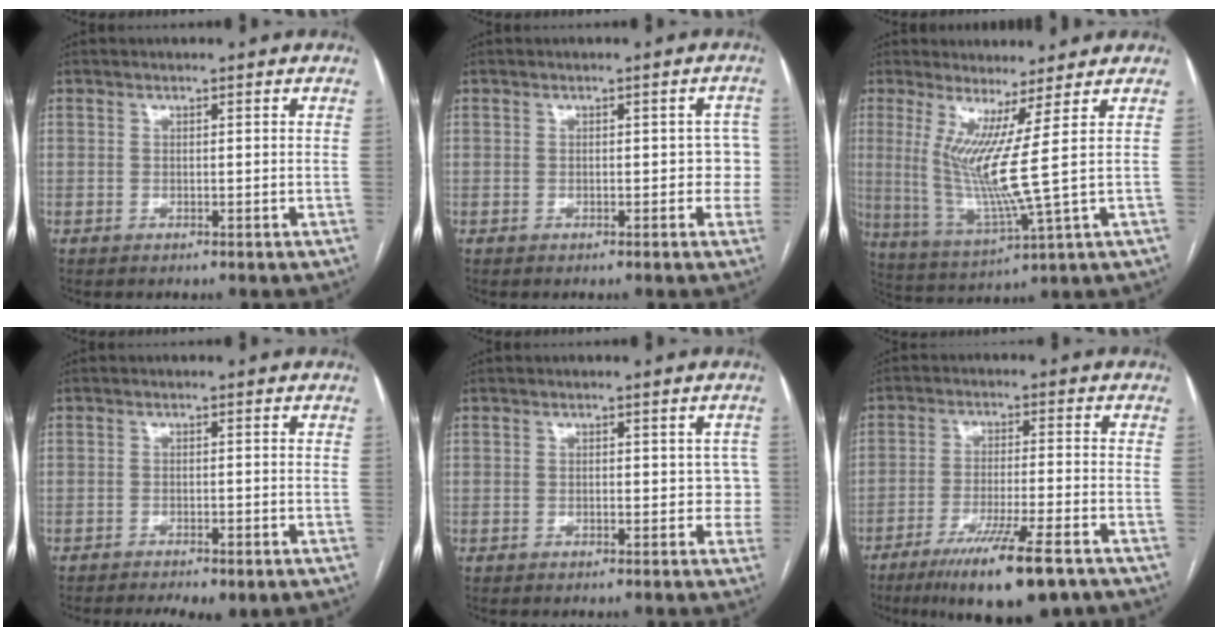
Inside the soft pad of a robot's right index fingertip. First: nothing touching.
{"total": 3.1, "force": [-0.1, 1.9, 2.4], "torque": [-0.008, 0.024, -0.002]}
{"total": 9.0, "force": [2.4, -2.2, 8.4], "torque": [-0.172, -0.036, 0.055]}
{"total": 7.5, "force": [-5.6, 2.2, 4.4], "torque": [-0.067, -0.004, -0.074]}
{"total": 2.7, "force": [0.0, 1.8, 2.0], "torque": [-0.006, 0.014, -0.003]}
{"total": 13.2, "force": [-9.1, 1.1, 9.6], "torque": [-0.156, -0.034, -0.144]}